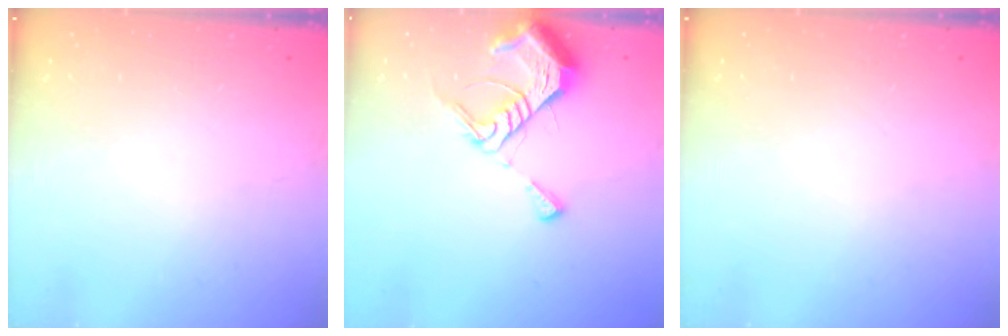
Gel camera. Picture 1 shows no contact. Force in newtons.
{"total": 10.0, "press": 9.9, "slide": 1.3}
{"total": 0.0}